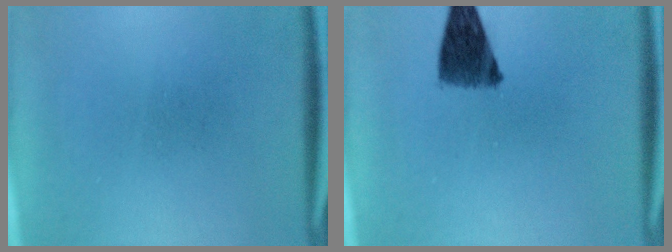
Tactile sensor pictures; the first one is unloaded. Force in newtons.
{"total": 8.1}